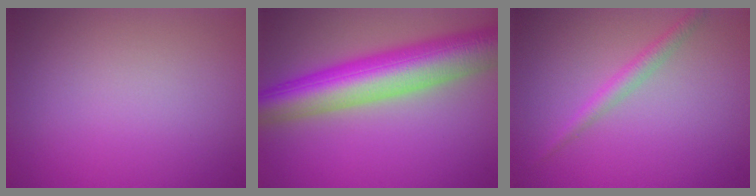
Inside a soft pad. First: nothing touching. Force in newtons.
{"total": 10.4, "press": 10.4, "slide": 0.4}
{"total": 1.8, "press": 1.8, "slide": 0.0}